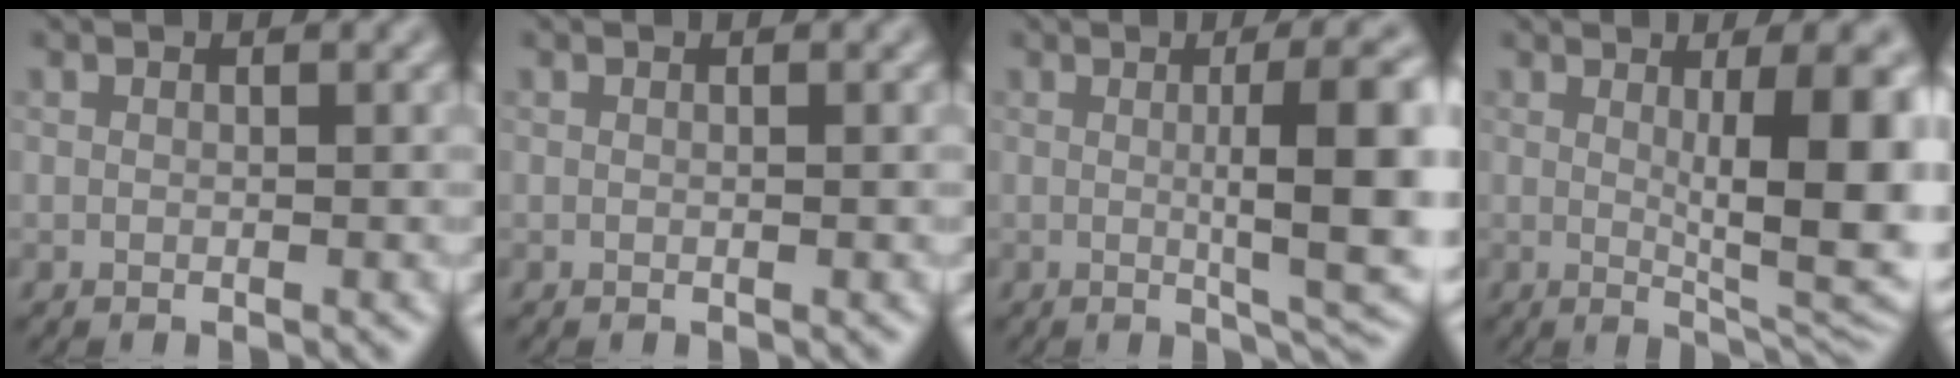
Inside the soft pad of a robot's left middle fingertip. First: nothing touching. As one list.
[{"total": 0.0}, {"total": 9.5, "force": [0.2, 2.0, 9.3], "torque": [-0.119, 0.002, 0.004]}, {"total": 9.1, "force": [1.1, 2.2, 8.7], "torque": [-0.114, -0.012, 0.022]}]